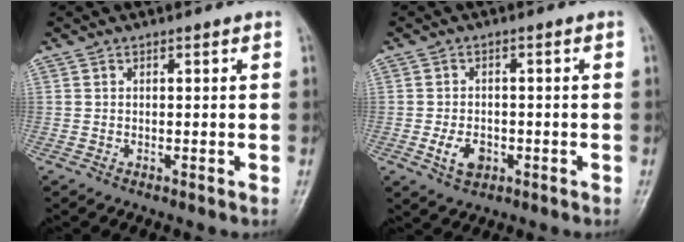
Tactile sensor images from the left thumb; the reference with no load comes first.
{"total": 4.7, "force": [-1.6, 3.2, 3.1], "torque": [-0.049, 0.004, -0.024]}